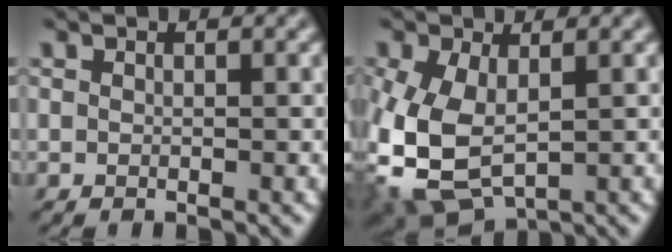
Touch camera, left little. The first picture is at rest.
{"total": 8.4, "force": [-1.3, 4.9, 6.7], "torque": [-0.180, -0.016, -0.019]}